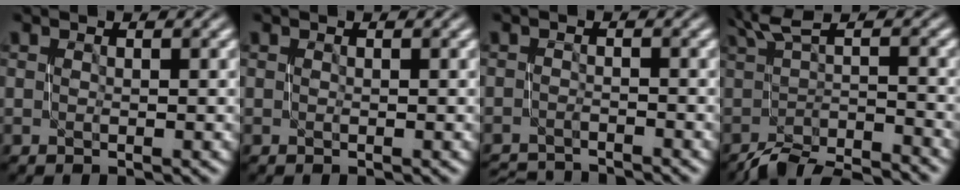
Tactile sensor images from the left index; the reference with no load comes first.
{"total": 0.0}
{"total": 2.8, "force": [-2.7, 0.2, 0.3], "torque": [0.004, -0.015, -0.051]}
{"total": 4.7, "force": [-2.8, 1.2, 3.6], "torque": [-0.049, -0.008, -0.052]}